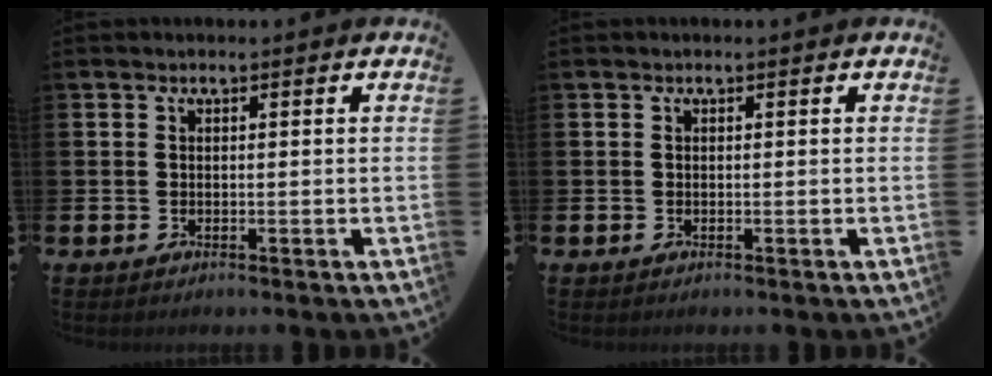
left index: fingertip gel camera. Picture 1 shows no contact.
{"total": 0.0}